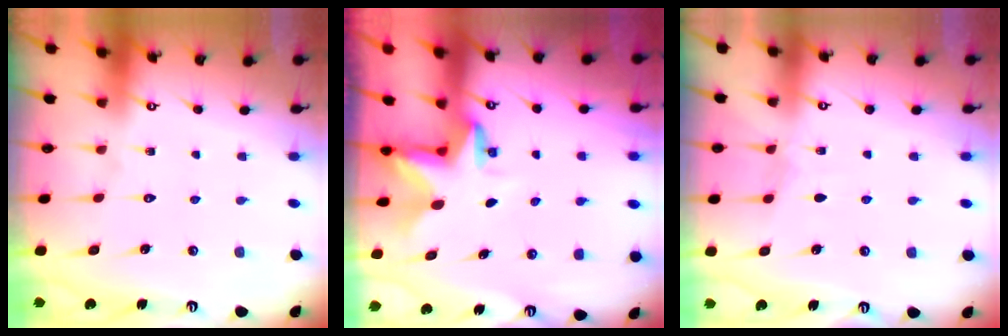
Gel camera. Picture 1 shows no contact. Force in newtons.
{"total": 2.8, "press": 2.8, "slide": 0.3}
{"total": 2.0, "press": 2.0, "slide": 0.3}